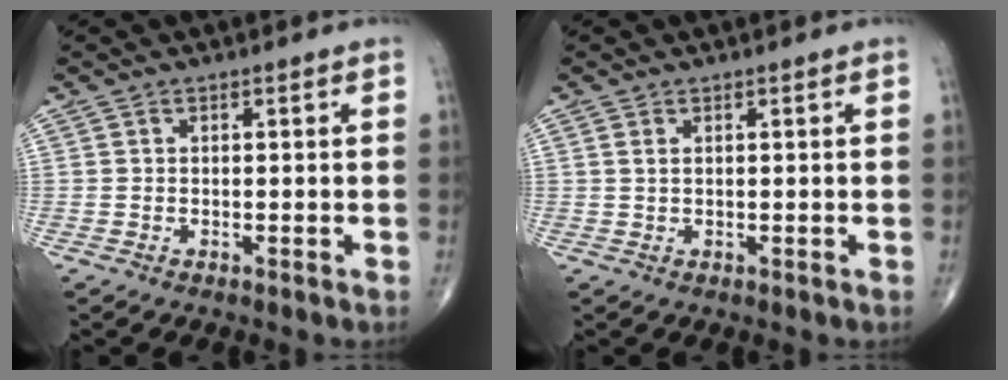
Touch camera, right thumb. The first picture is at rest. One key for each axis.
{"total": 0.8, "fx": 0.4, "fy": 0.3, "fz": 0.6, "tx": -0.011, "ty": 0.006, "tz": 0.009}